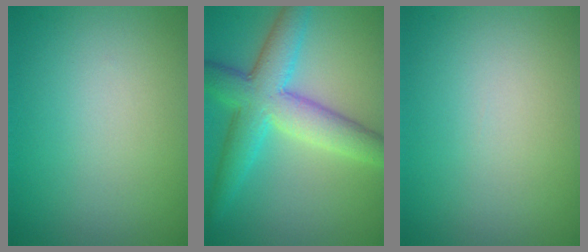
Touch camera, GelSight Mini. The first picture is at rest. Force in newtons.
{"total": 6.9, "press": 6.9, "slide": 0.1}
{"total": 0.0}